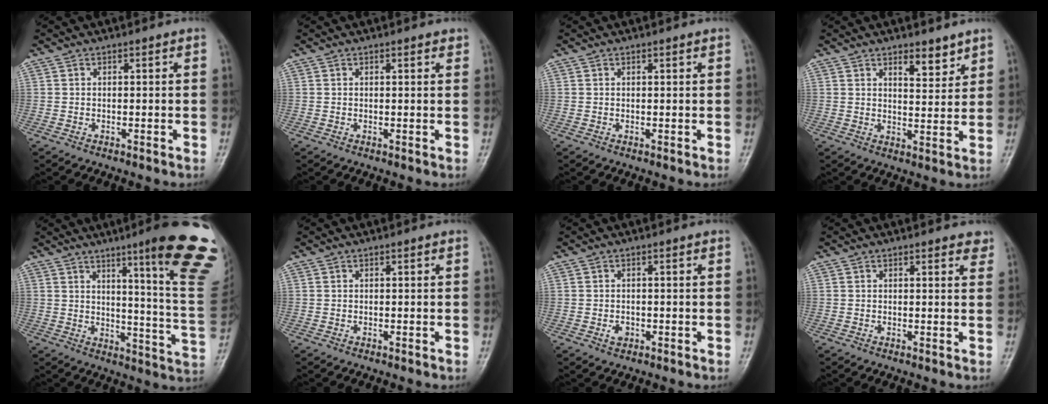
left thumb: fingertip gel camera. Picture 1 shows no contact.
{"total": 1.2, "force": [0.8, 0.4, 0.7], "torque": [-0.009, -0.002, 0.008]}
{"total": 0.5, "force": [0.4, 0.0, 0.4], "torque": [-0.006, -0.001, 0.005]}
{"total": 5.2, "force": [3.8, 1.9, 3.0], "torque": [-0.031, -0.031, 0.059]}
{"total": 22.6, "force": [12.2, 2.1, 18.9], "torque": [-0.204, -0.064, 0.156]}
{"total": 0.0}
{"total": 1.6, "force": [-0.5, 1.2, 0.9], "torque": [-0.011, 0.002, -0.007]}
{"total": 2.5, "force": [2.0, 0.9, 1.3], "torque": [0.000, -0.006, 0.017]}